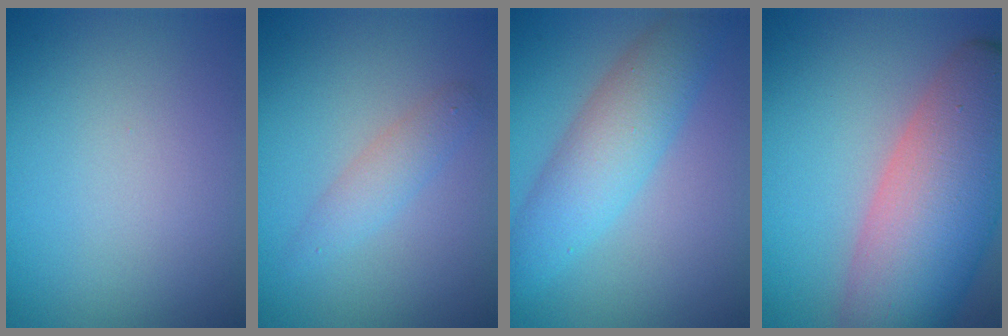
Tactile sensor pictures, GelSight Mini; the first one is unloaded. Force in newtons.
{"total": 1.9, "press": 1.9, "slide": 0.0}
{"total": 5.3, "press": 5.3, "slide": 0.1}
{"total": 13.1, "press": 13.0, "slide": 0.7}